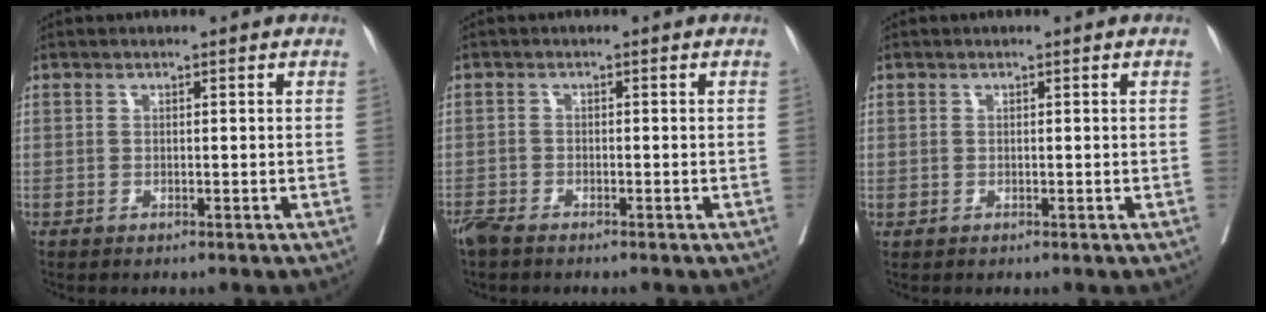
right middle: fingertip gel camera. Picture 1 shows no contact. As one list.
[{"total": 2.7, "force": [-2.3, 0.6, 1.3], "torque": [-0.025, -0.006, -0.043]}, {"total": 0.0}]